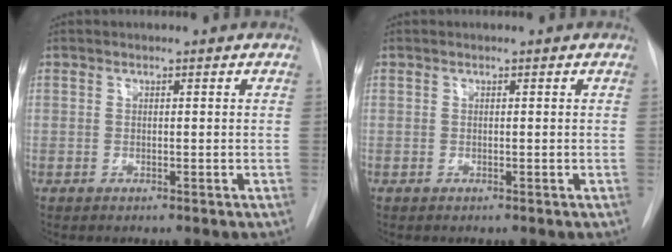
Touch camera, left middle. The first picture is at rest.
{"total": 0.0}